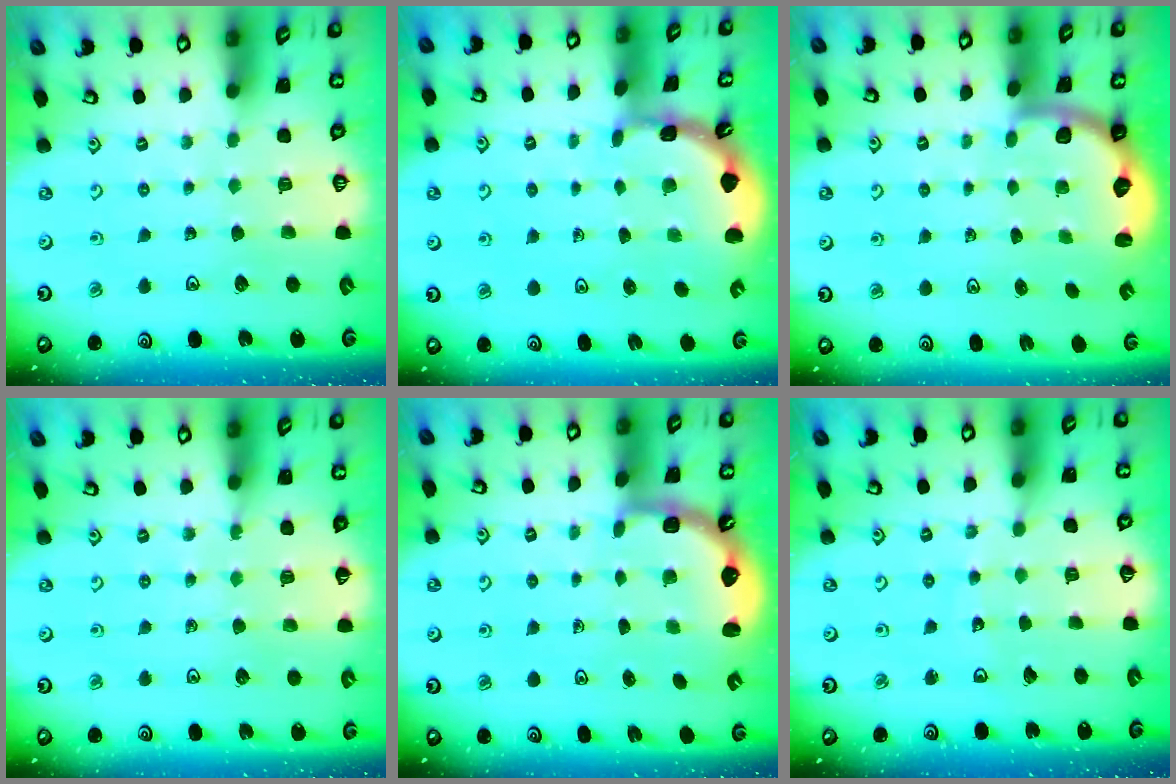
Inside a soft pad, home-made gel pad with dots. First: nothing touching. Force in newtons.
{"total": 1.8, "press": 1.8, "slide": 0.1}
{"total": 2.5, "press": 2.1, "slide": 1.4}
{"total": 6.5, "press": 6.4, "slide": 1.3}
{"total": 2.5, "press": 2.1, "slide": 1.3}
{"total": 4.8, "press": 4.7, "slide": 0.6}